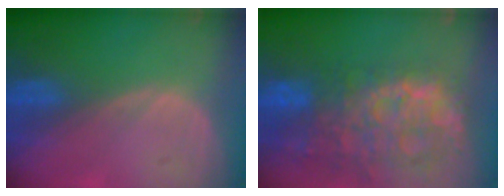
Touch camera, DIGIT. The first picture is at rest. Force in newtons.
{"total": 14.1, "press": 11.4, "slide": 8.2}